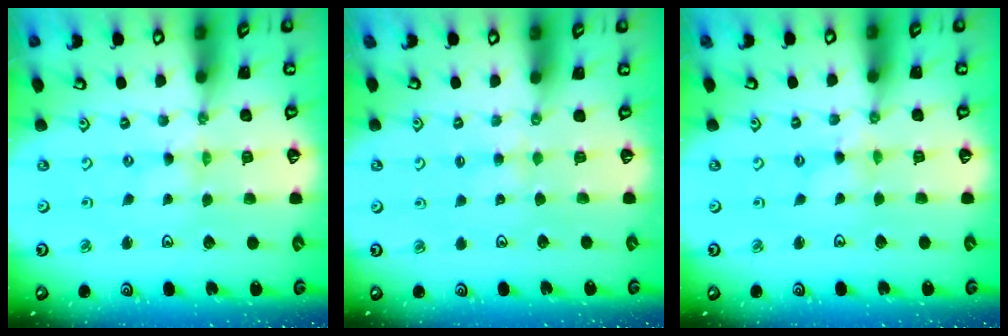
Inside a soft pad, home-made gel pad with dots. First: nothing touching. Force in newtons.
{"total": 2.0, "press": 2.0, "slide": 0.3}
{"total": 1.3, "press": 1.3, "slide": 0.2}